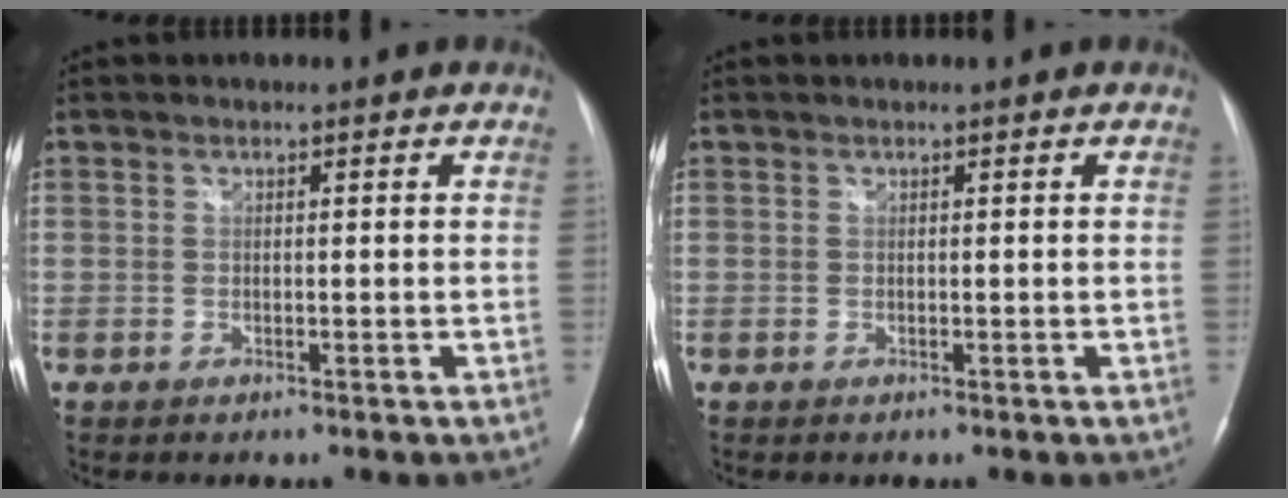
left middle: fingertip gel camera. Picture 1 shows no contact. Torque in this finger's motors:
{"motor_torque": [0.61, -0.54, 0.10, 0.02]}